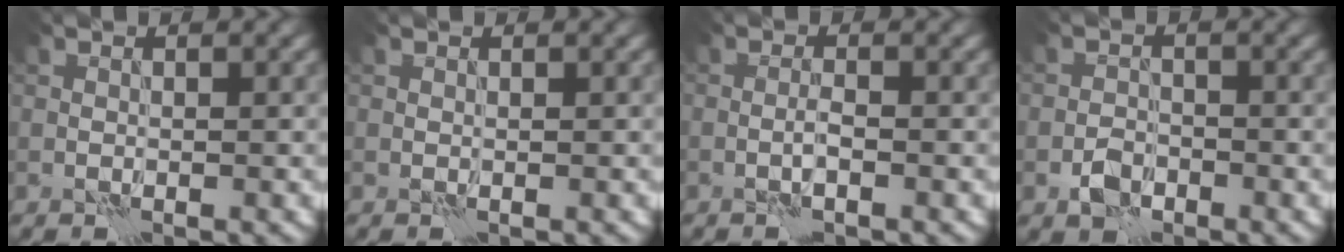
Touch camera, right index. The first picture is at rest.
{"total": 0.0}
{"total": 1.1, "force": [-0.5, 0.0, 0.9], "torque": [-0.018, 0.005, -0.012]}
{"total": 2.1, "force": [-1.3, 1.4, 1.0], "torque": [-0.015, 0.006, -0.027]}